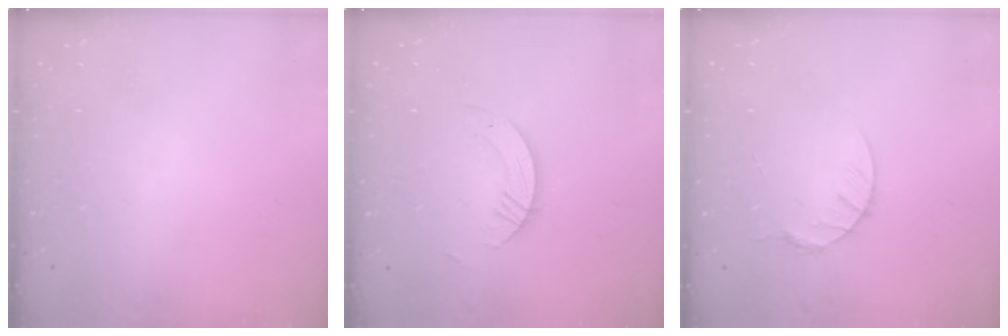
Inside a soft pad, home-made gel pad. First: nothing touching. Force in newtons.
{"total": 3.7, "press": 3.7, "slide": 0.3}
{"total": 5.1, "press": 5.0, "slide": 0.6}